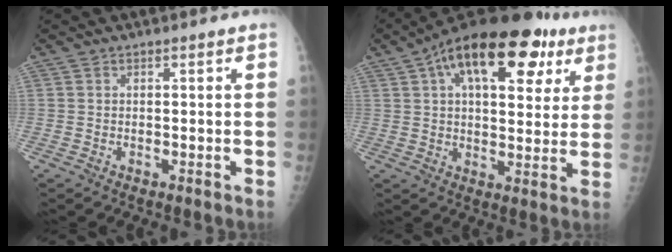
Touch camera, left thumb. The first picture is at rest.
{"total": 22.8, "force": [10.4, 11.0, 17.0], "torque": [-0.239, 0.014, 0.154]}